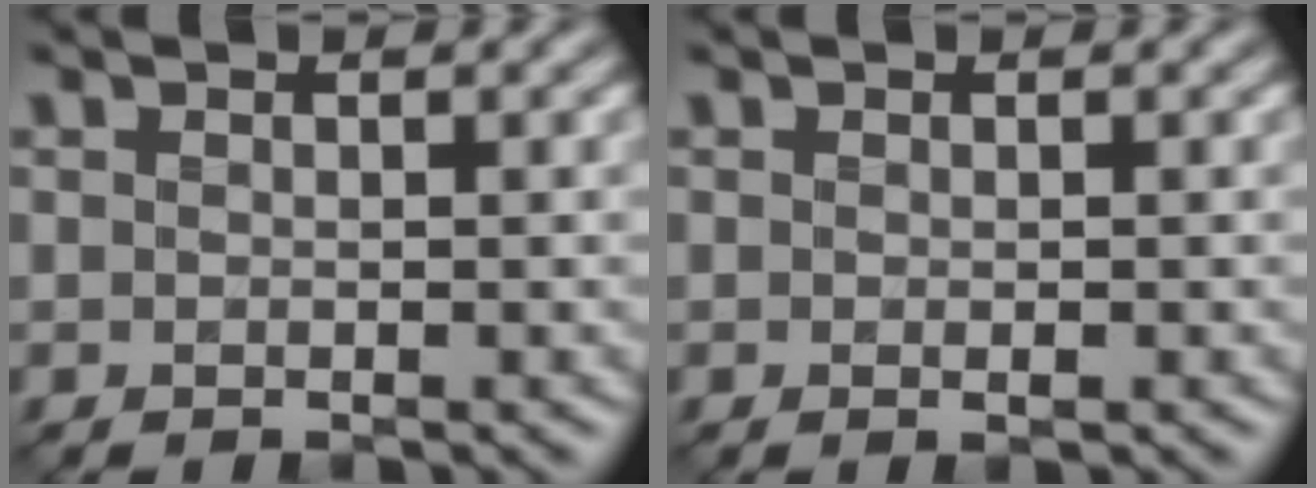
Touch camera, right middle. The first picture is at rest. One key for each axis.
{"total": 0.5, "fx": -0.1, "fy": 0.2, "fz": 0.5, "tx": -0.009, "ty": -0.002, "tz": -0.002}